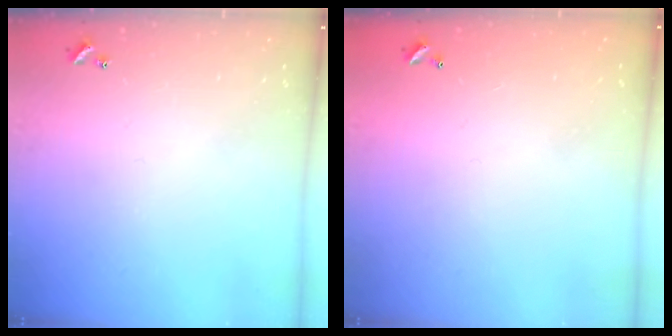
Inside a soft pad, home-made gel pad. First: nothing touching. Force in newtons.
{"total": 2.8, "press": 2.8, "slide": 0.1}